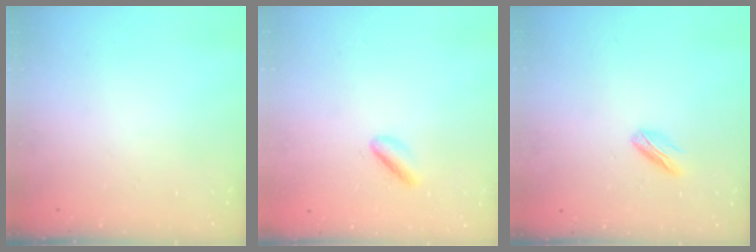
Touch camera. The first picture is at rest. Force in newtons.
{"total": 2.5, "press": 2.4, "slide": 0.8}
{"total": 3.0, "press": 2.9, "slide": 0.8}